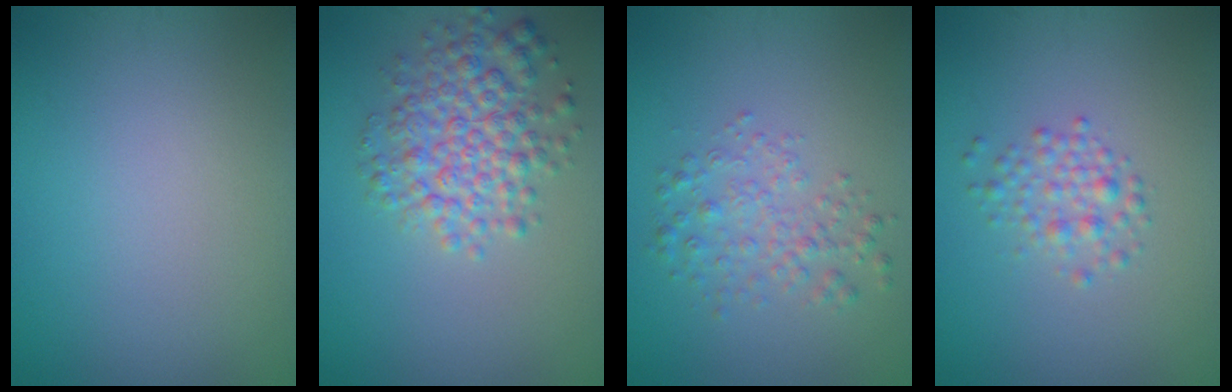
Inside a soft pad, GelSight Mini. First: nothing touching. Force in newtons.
{"total": 4.9, "press": 4.9, "slide": 0.1}
{"total": 2.5, "press": 2.5, "slide": 0.1}
{"total": 2.0, "press": 2.0, "slide": 0.0}